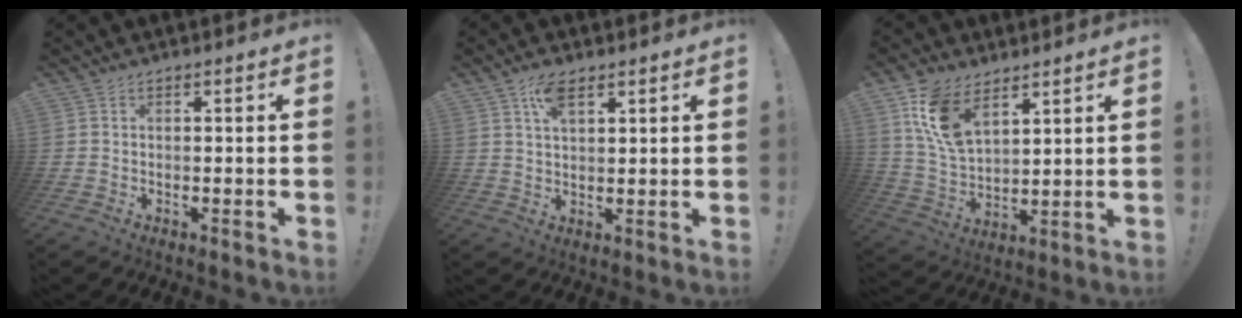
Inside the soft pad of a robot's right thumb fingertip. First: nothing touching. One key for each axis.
{"total": 6.4, "fx": 3.5, "fy": 2.9, "fz": 4.4, "tx": -0.072, "ty": -0.008, "tz": 0.061}
{"total": 13.3, "fx": 7.7, "fy": 7.3, "fz": 8.0, "tx": -0.164, "ty": -0.033, "tz": 0.148}